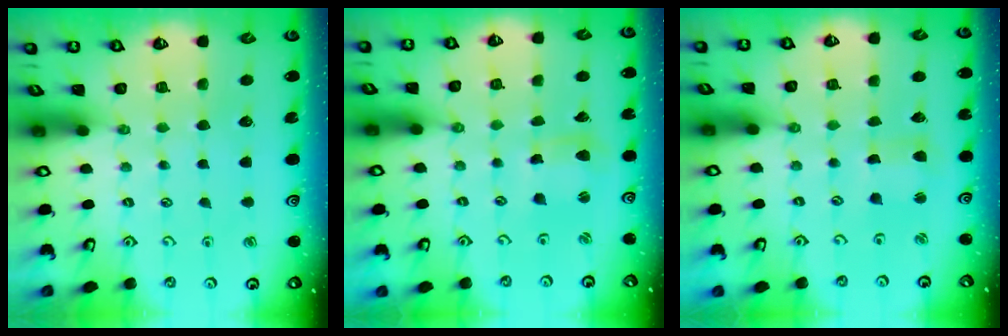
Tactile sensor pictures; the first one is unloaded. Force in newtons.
{"total": 3.7, "press": 3.7, "slide": 0.4}
{"total": 2.5, "press": 2.5, "slide": 0.3}